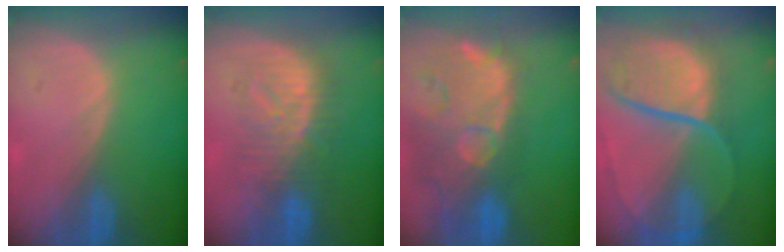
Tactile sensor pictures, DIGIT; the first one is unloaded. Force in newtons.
{"total": 8.3, "press": 8.2, "slide": 0.8}
{"total": 14.6, "press": 11.8, "slide": 8.6}
{"total": 11.4, "press": 9.4, "slide": 6.4}